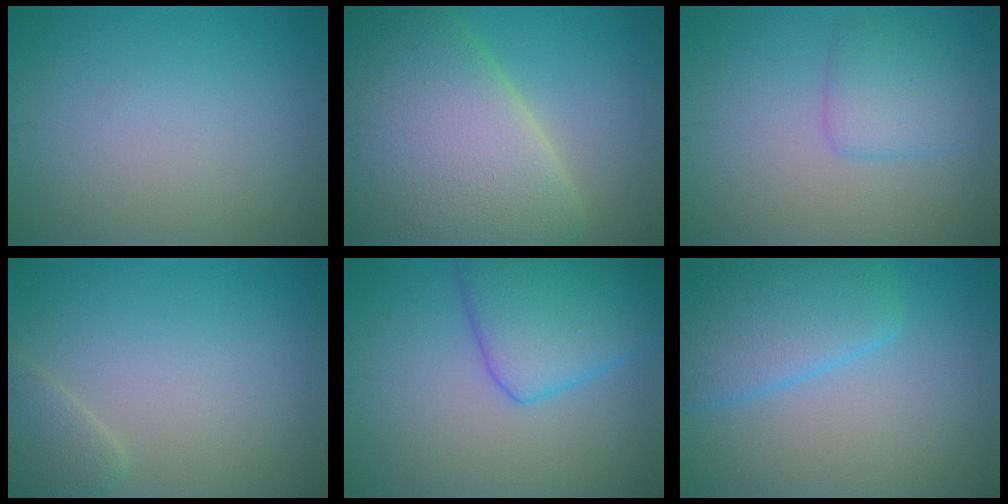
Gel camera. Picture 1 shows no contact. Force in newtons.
{"total": 14.3, "press": 14.2, "slide": 0.8}
{"total": 2.8, "press": 2.8, "slide": 0.2}
{"total": 2.0, "press": 2.0, "slide": 0.2}
{"total": 6.5, "press": 6.5, "slide": 0.3}
{"total": 5.2, "press": 5.2, "slide": 0.3}